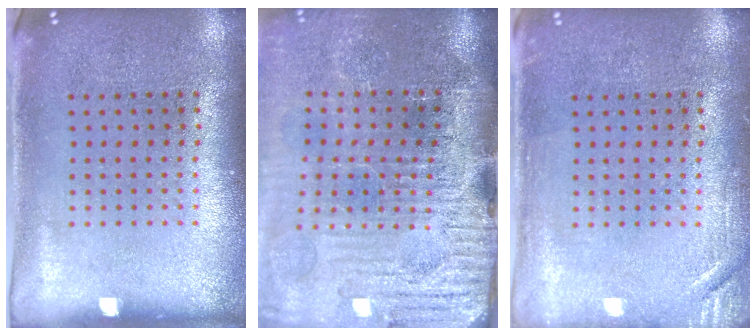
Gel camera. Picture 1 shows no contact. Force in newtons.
{"total": 4.7, "press": 4.0, "slide": 2.5}
{"total": 1.7, "press": 1.7, "slide": 0.2}